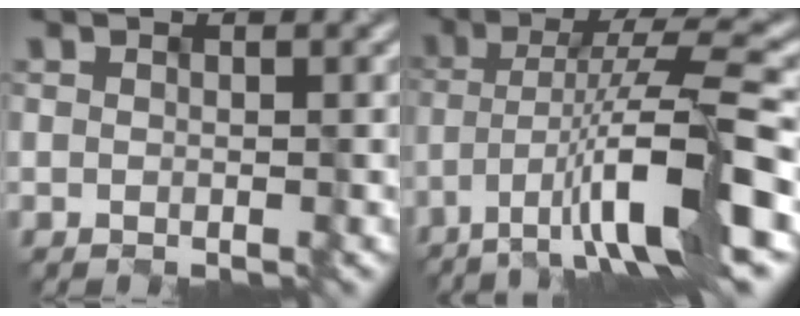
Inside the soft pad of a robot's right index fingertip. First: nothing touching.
{"total": 10.0, "force": [-4.3, 1.2, 9.0], "torque": [-0.142, 0.018, -0.076]}